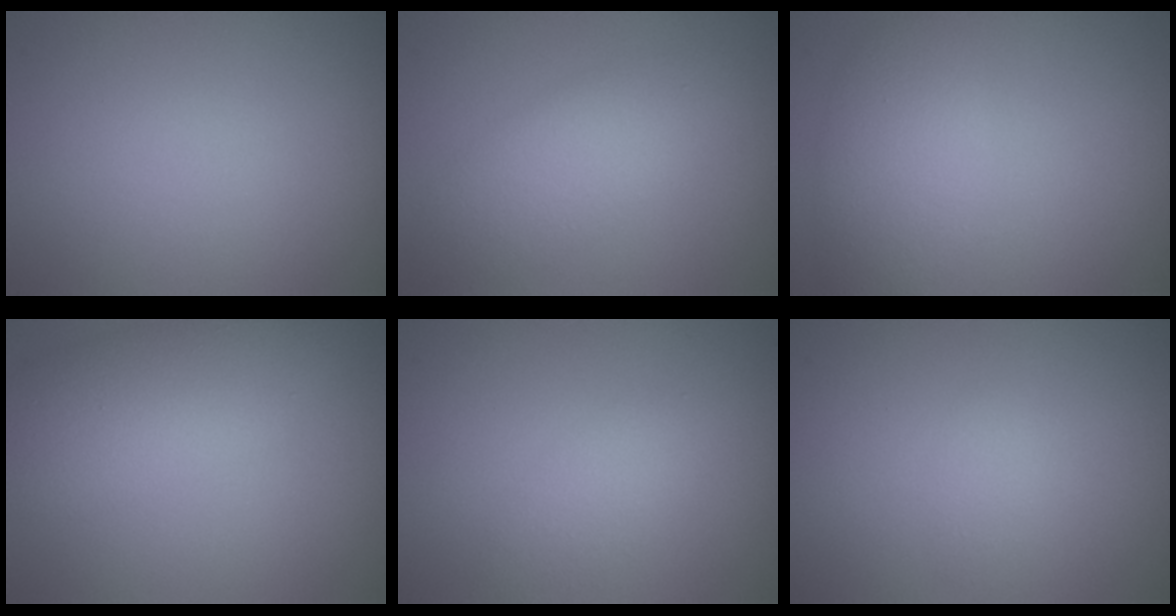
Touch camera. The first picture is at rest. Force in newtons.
{"total": 3.9, "press": 3.9, "slide": 0.1}
{"total": 3.5, "press": 3.5, "slide": 0.0}
{"total": 5.2, "press": 5.2, "slide": 0.1}
{"total": 2.0, "press": 2.0, "slide": 0.1}
{"total": 0.8, "press": 0.8, "slide": 0.1}